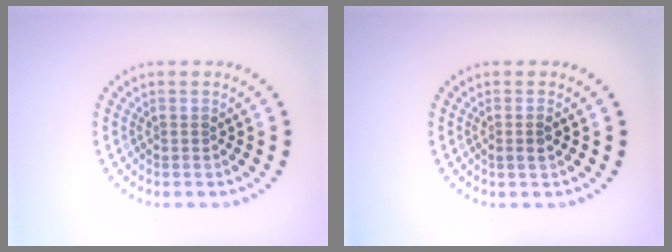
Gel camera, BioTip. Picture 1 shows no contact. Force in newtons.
{"total": 1.1, "press": 1.0, "slide": 0.5}